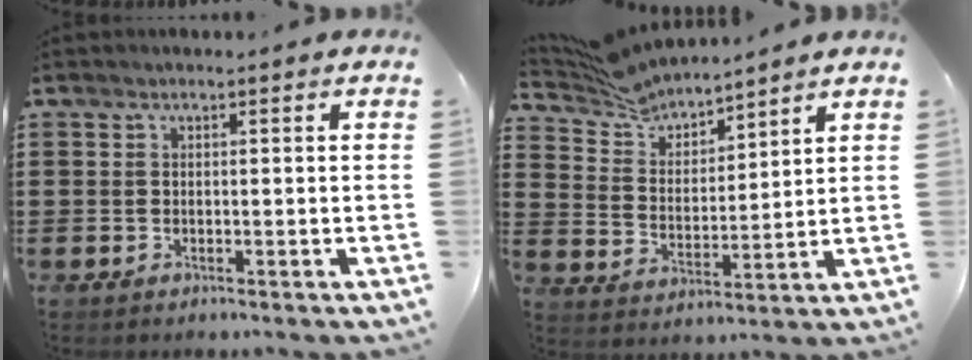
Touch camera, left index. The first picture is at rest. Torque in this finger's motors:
{"motor_torque": [0.43, -0.43, 0.16, 0.04]}